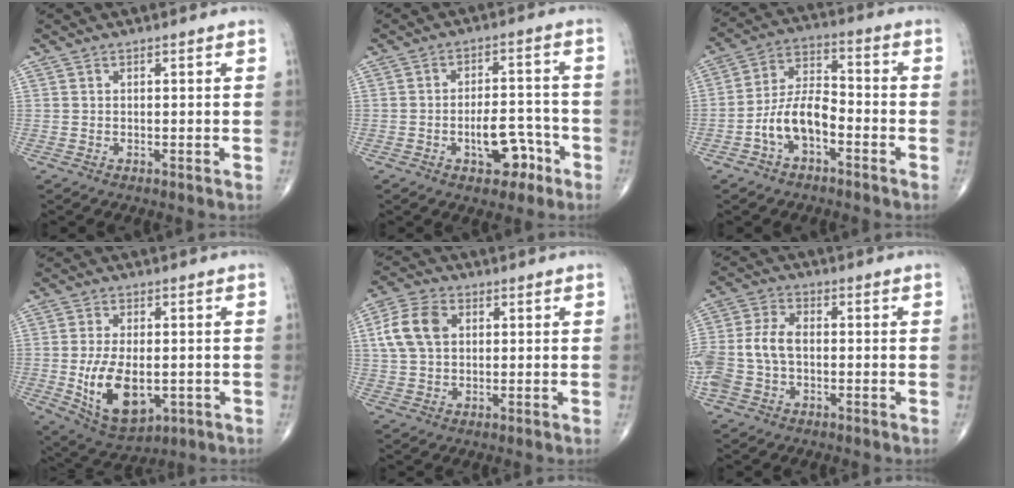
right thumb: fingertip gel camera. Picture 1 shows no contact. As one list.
[{"total": 8.2, "force": [-3.8, 4.4, 5.7], "torque": [-0.064, 0.040, -0.052]}, {"total": 9.7, "force": [-3.8, 5.2, 7.2], "torque": [-0.129, 0.044, -0.077]}, {"total": 12.8, "force": [-2.1, 7.0, 10.5], "torque": [-0.177, -0.011, -0.017]}, {"total": 9.0, "force": [2.0, 6.3, 6.1], "torque": [-0.117, 0.010, 0.036]}, {"total": 10.2, "force": [-1.0, 6.8, 7.6], "torque": [-0.174, 0.027, -0.023]}]